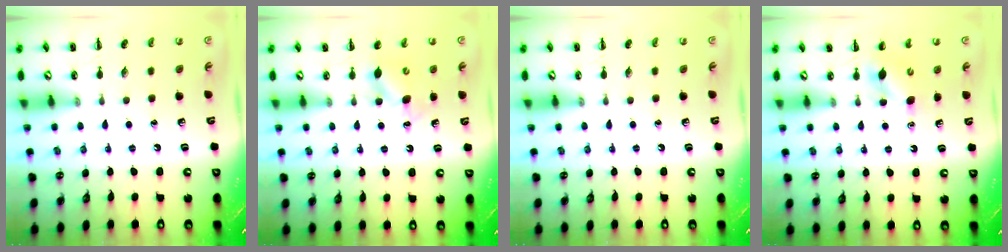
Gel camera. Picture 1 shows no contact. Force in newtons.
{"total": 6.1, "press": 6.0, "slide": 1.4}
{"total": 0.0}
{"total": 4.2, "press": 4.0, "slide": 1.1}